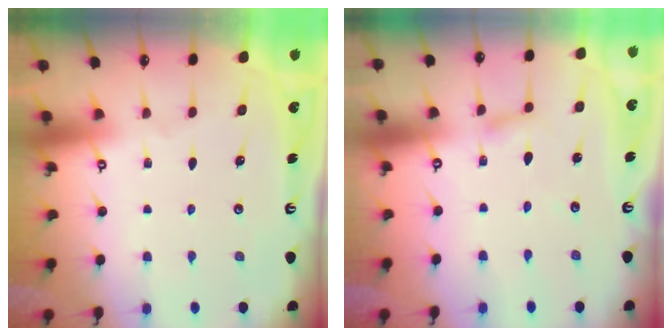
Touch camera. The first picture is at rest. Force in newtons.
{"total": 2.4, "press": 2.4, "slide": 0.2}